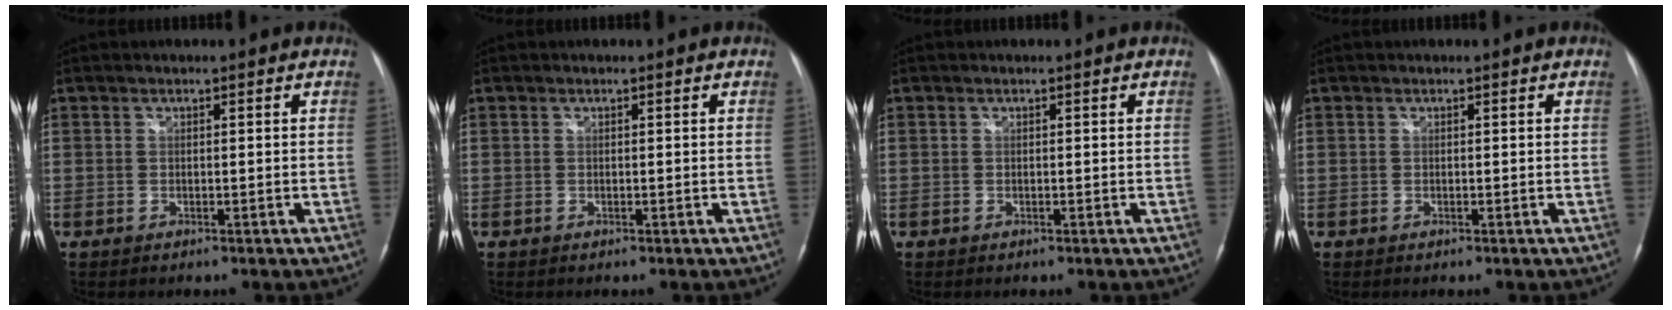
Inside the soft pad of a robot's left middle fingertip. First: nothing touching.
{"total": 0.0}
{"total": 0.0}
{"total": 0.0}